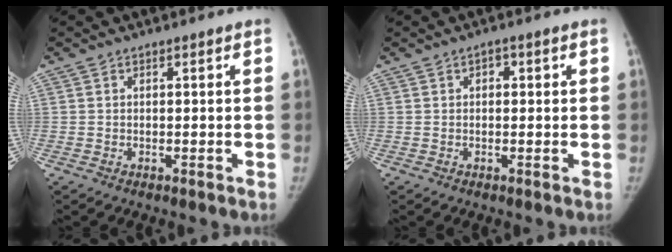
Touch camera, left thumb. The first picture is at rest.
{"total": 1.7, "force": [0.3, 1.2, 1.2], "torque": [-0.003, 0.004, -0.001]}